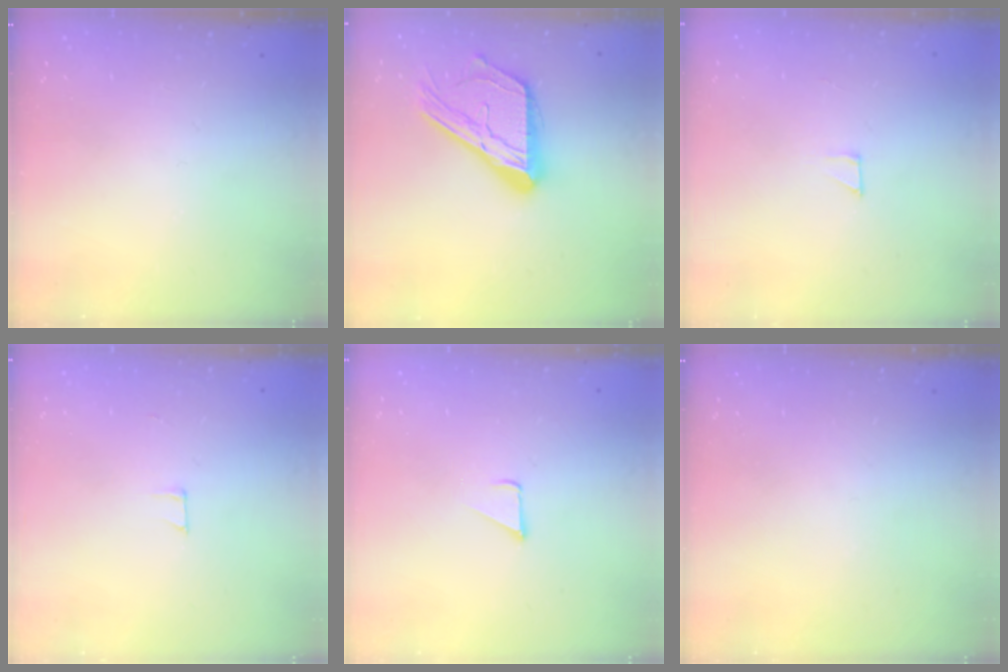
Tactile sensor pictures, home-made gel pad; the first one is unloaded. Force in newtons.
{"total": 20.1, "press": 20.1, "slide": 1.7}
{"total": 1.9, "press": 1.9, "slide": 0.1}
{"total": 3.9, "press": 3.9, "slide": 0.2}
{"total": 1.7, "press": 1.7, "slide": 0.1}
{"total": 0.0}